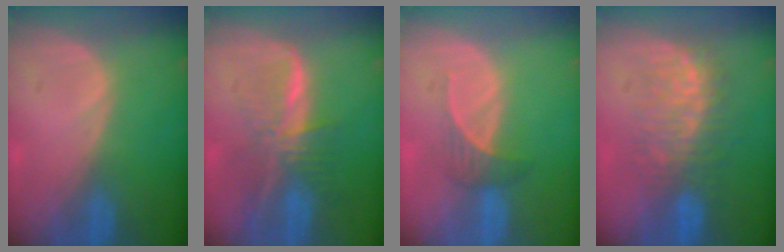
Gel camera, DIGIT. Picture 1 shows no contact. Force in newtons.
{"total": 8.2, "press": 6.8, "slide": 4.5}
{"total": 2.8, "press": 2.7, "slide": 0.9}
{"total": 7.7, "press": 7.6, "slide": 1.4}